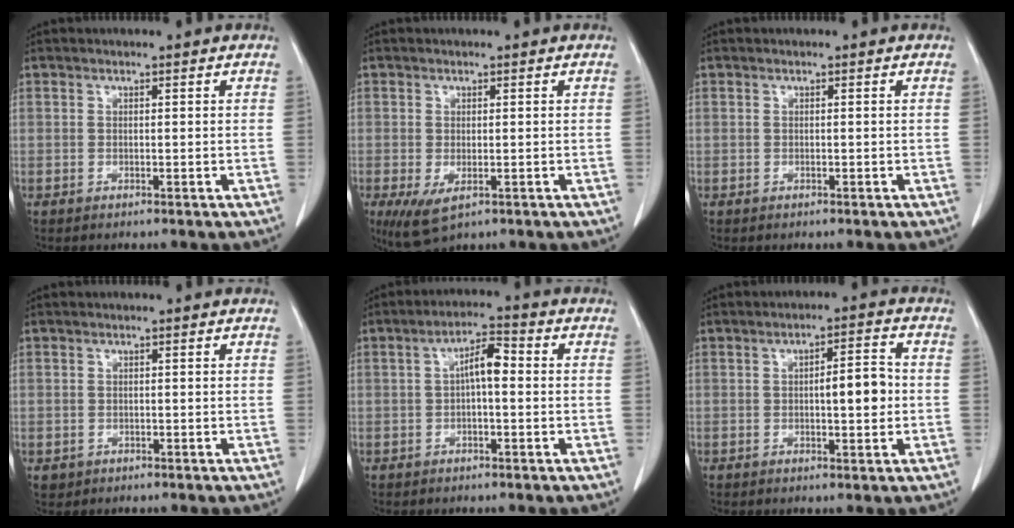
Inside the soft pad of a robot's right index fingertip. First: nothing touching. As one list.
[{"total": 4.4, "force": [-1.6, 2.1, 3.6], "torque": [-0.067, -0.015, -0.015]}, {"total": 0.0}, {"total": 1.2, "force": [-0.2, 1.2, 0.1], "torque": [0.002, 0.006, -0.002]}, {"total": 4.7, "force": [0.2, 1.3, 4.5], "torque": [-0.077, 0.020, 0.000]}, {"total": 5.4, "force": [-0.2, 1.4, 5.2], "torque": [-0.074, 0.008, -0.002]}]